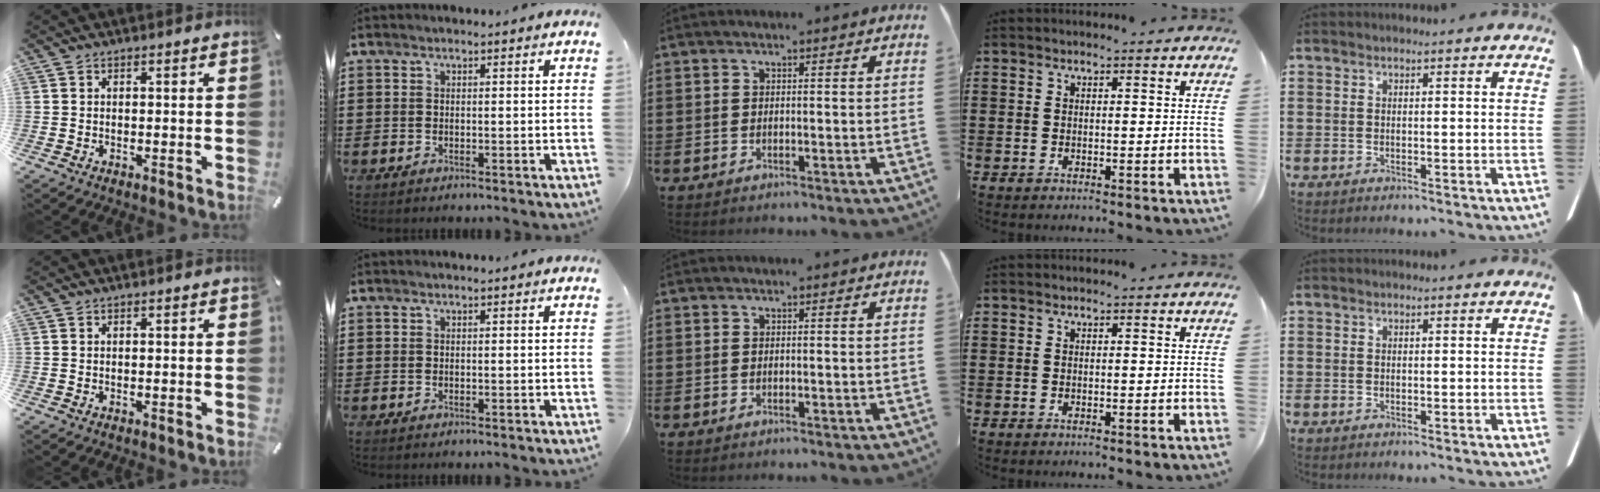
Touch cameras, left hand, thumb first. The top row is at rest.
{}